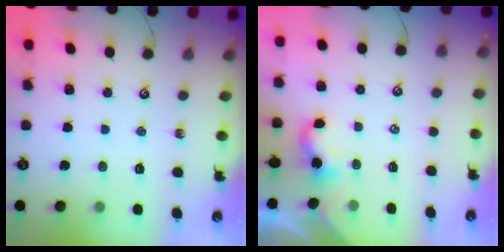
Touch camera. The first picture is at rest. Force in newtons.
{"total": 2.7, "press": 2.7, "slide": 0.2}